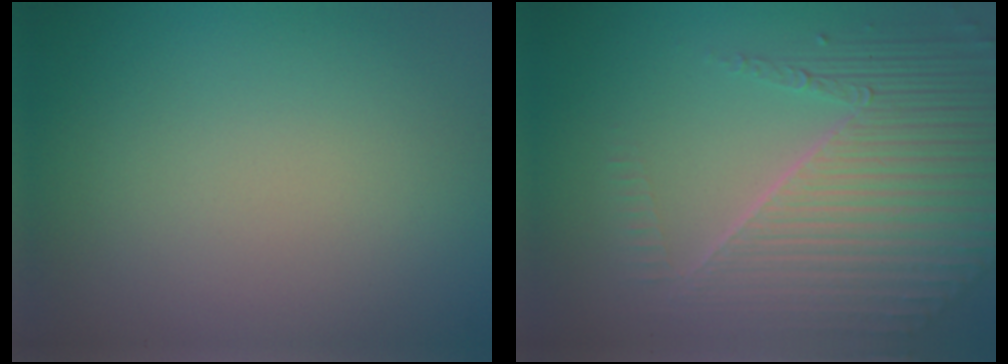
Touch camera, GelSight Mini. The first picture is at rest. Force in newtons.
{"total": 8.4, "press": 5.6, "slide": 6.3}